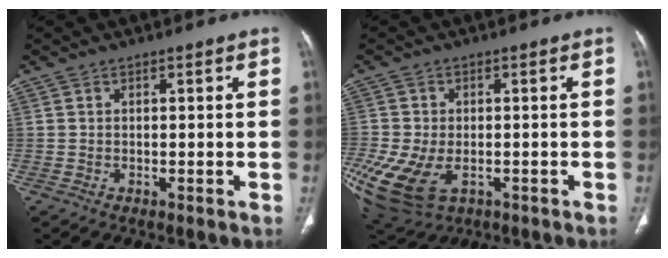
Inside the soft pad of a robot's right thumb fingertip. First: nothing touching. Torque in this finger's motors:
{"motor_torque": [3.10, 1.91, 0.85, -0.92, 0.20]}